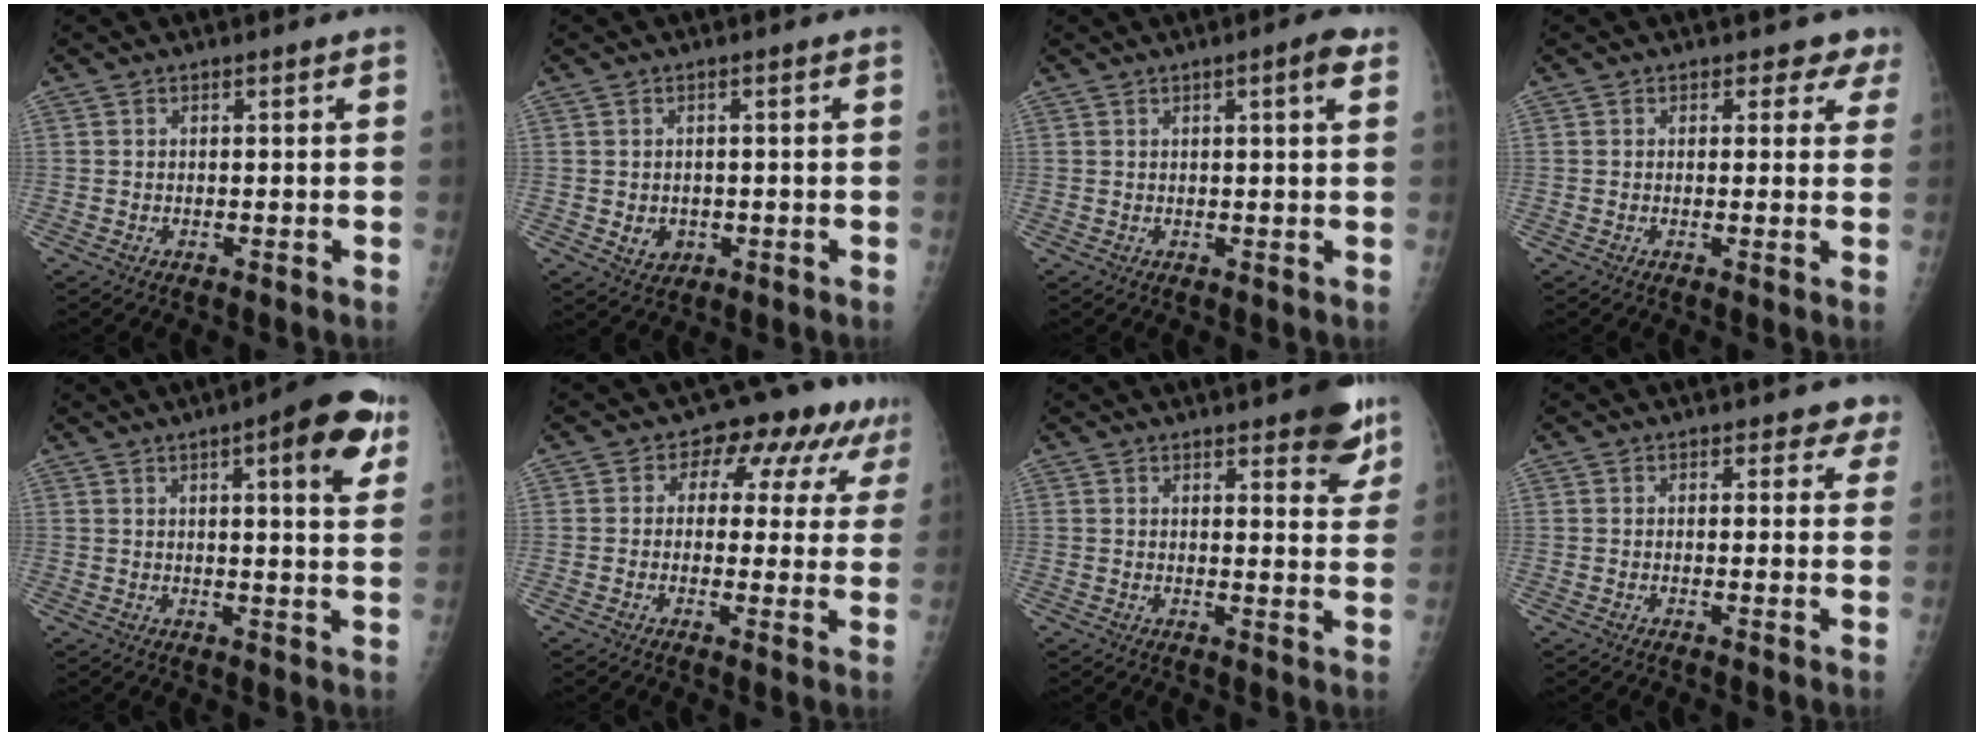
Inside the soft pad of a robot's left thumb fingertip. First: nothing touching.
{"total": 3.1, "force": [-0.6, 2.7, 1.3], "torque": [-0.006, -0.001, 0.001]}
{"total": 3.5, "force": [1.5, 0.5, 3.1], "torque": [-0.039, 0.000, 0.018]}
{"total": 3.1, "force": [2.2, 2.2, 0.3], "torque": [0.031, -0.011, 0.009]}
{"total": 11.7, "force": [5.4, 2.9, 9.9], "torque": [-0.108, -0.014, 0.059]}
{"total": 10.6, "force": [4.8, 7.0, 6.4], "torque": [-0.022, 0.003, 0.051]}
{"total": 8.5, "force": [5.7, 2.7, 5.6], "torque": [-0.040, -0.030, 0.068]}
{"total": 3.0, "force": [2.2, 1.9, 0.4], "torque": [0.031, -0.011, 0.012]}